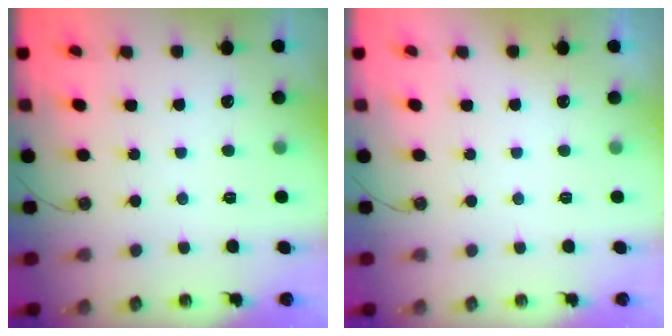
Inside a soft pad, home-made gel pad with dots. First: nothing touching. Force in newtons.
{"total": 0.0}